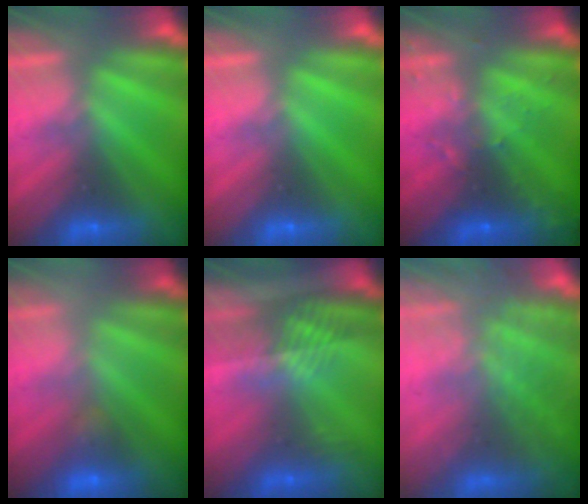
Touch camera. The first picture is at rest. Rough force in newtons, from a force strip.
{"total": 0.0}
{"total": 2.9}
{"total": 2.2}
{"total": 2.4}
{"total": 7.6}